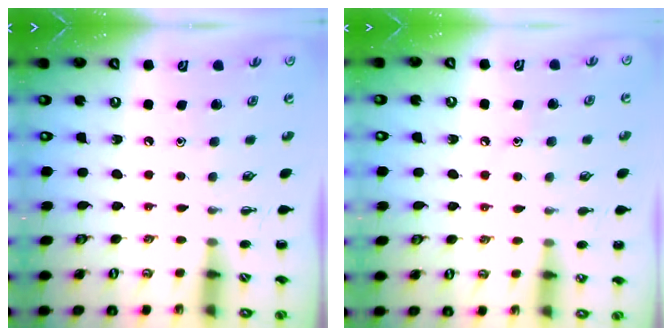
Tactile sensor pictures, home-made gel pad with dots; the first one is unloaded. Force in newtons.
{"total": 5.0, "press": 4.8, "slide": 1.4}